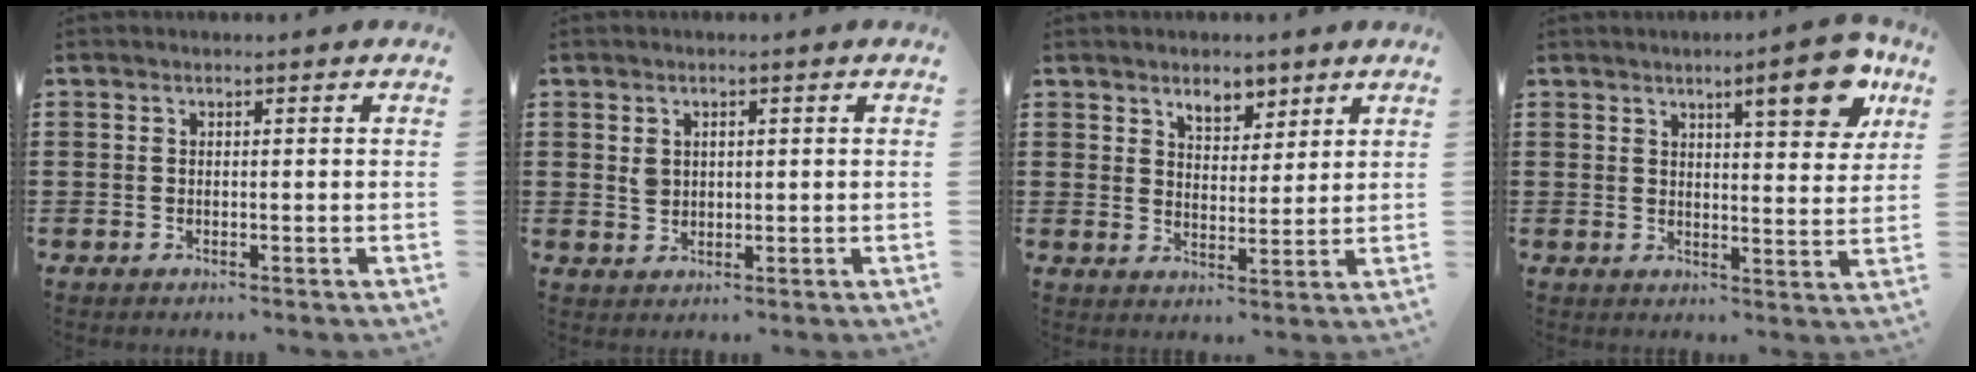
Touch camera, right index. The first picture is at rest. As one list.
[{"total": 2.0, "force": [0.6, 1.4, 1.2], "torque": [-0.027, 0.006, 0.011]}, {"total": 4.5, "force": [3.5, 2.3, 1.7], "torque": [-0.029, -0.001, 0.062]}, {"total": 9.1, "force": [5.6, 2.3, 6.8], "torque": [-0.094, -0.016, 0.088]}]